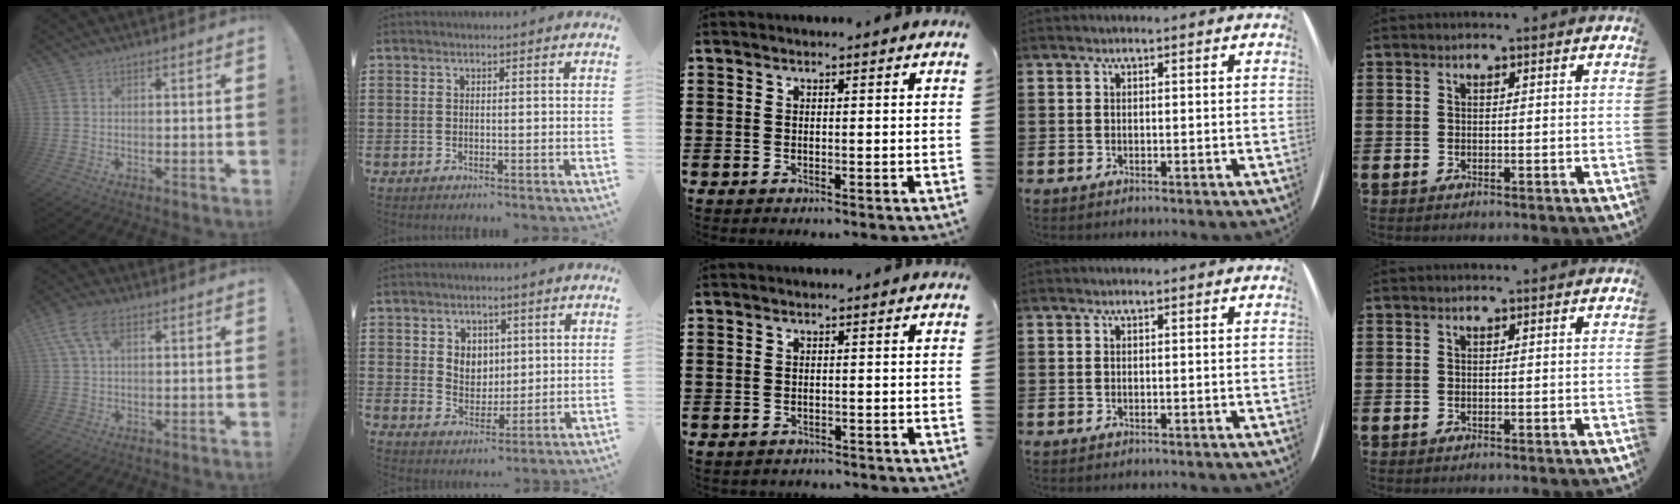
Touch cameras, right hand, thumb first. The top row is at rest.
{"thumb": {"total": 8.1, "force": [3.7, 4.2, 5.9], "torque": [-0.115, 0.002, 0.071]}, "index": {"total": 4.4, "force": [1.6, 4.0, 1.0], "torque": [-0.030, 0.008, 0.027]}, "middle": {"total": 0.9, "force": [-0.9, 0.2, -0.1], "torque": [-0.003, 0.001, -0.020]}}